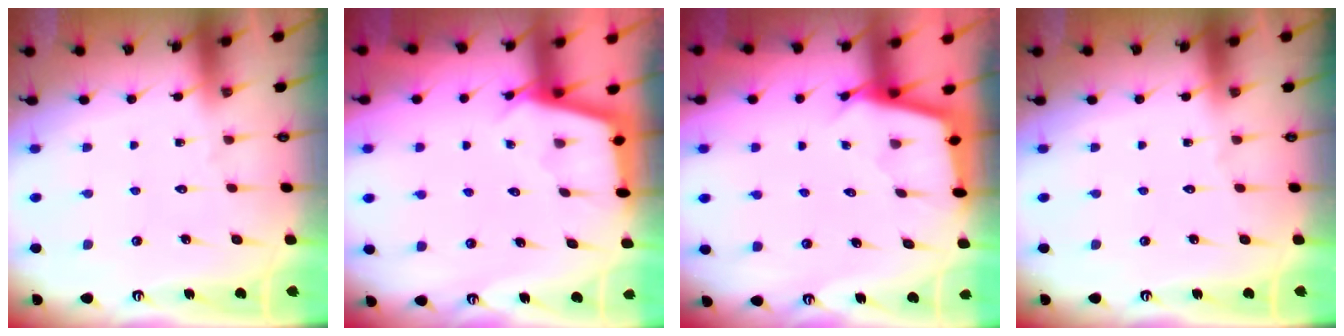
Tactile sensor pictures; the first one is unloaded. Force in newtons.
{"total": 3.0, "press": 3.0, "slide": 0.3}
{"total": 2.7, "press": 2.7, "slide": 0.2}
{"total": 0.0}